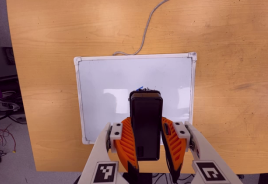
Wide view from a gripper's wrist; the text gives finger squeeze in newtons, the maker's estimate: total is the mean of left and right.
{"total": 8.5, "left": 6.1, "right": 10.9}